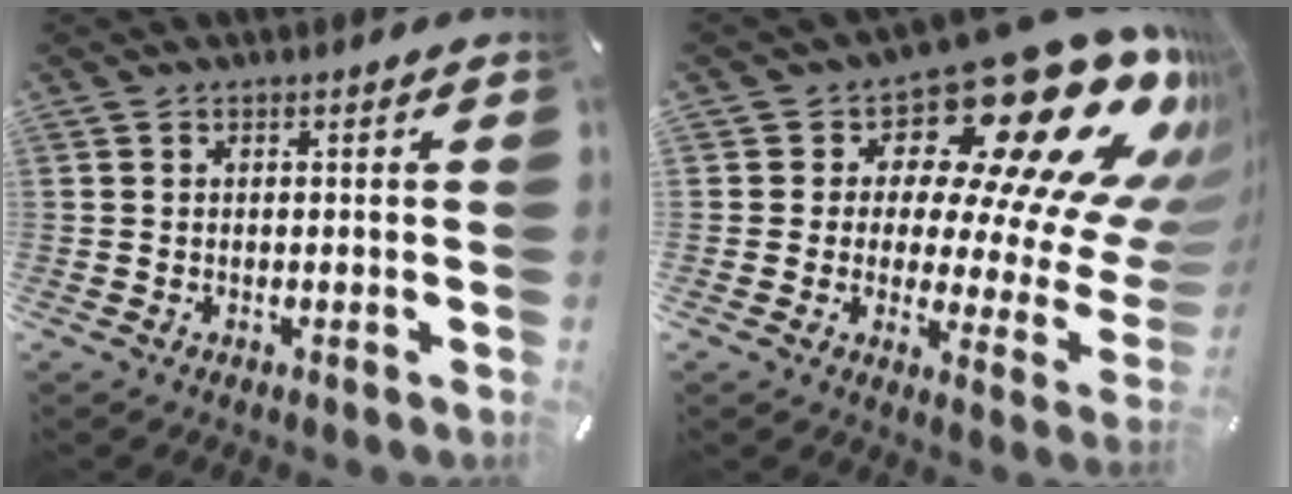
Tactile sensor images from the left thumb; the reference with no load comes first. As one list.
[{"total": 24.5, "force": [14.8, 10.8, 16.3], "torque": [-0.209, -0.130, 0.251]}]